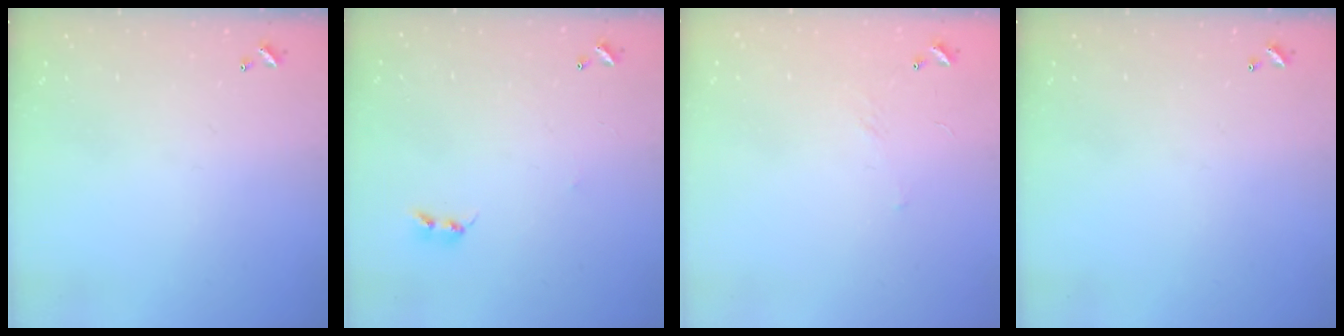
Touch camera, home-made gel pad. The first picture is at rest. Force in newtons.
{"total": 2.2, "press": 2.2, "slide": 0.4}
{"total": 6.2, "press": 6.2, "slide": 0.8}
{"total": 0.0}